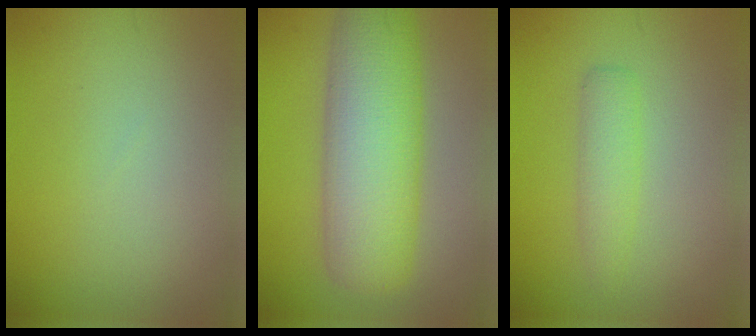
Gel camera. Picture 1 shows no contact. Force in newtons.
{"total": 9.8, "press": 9.8, "slide": 0.4}
{"total": 2.1, "press": 2.1, "slide": 0.1}